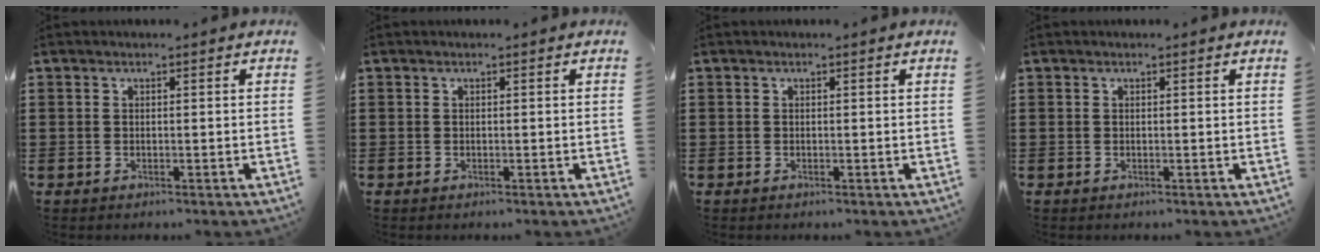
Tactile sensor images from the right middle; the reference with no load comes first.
{"total": 0.0}
{"total": 0.0}
{"total": 0.0}